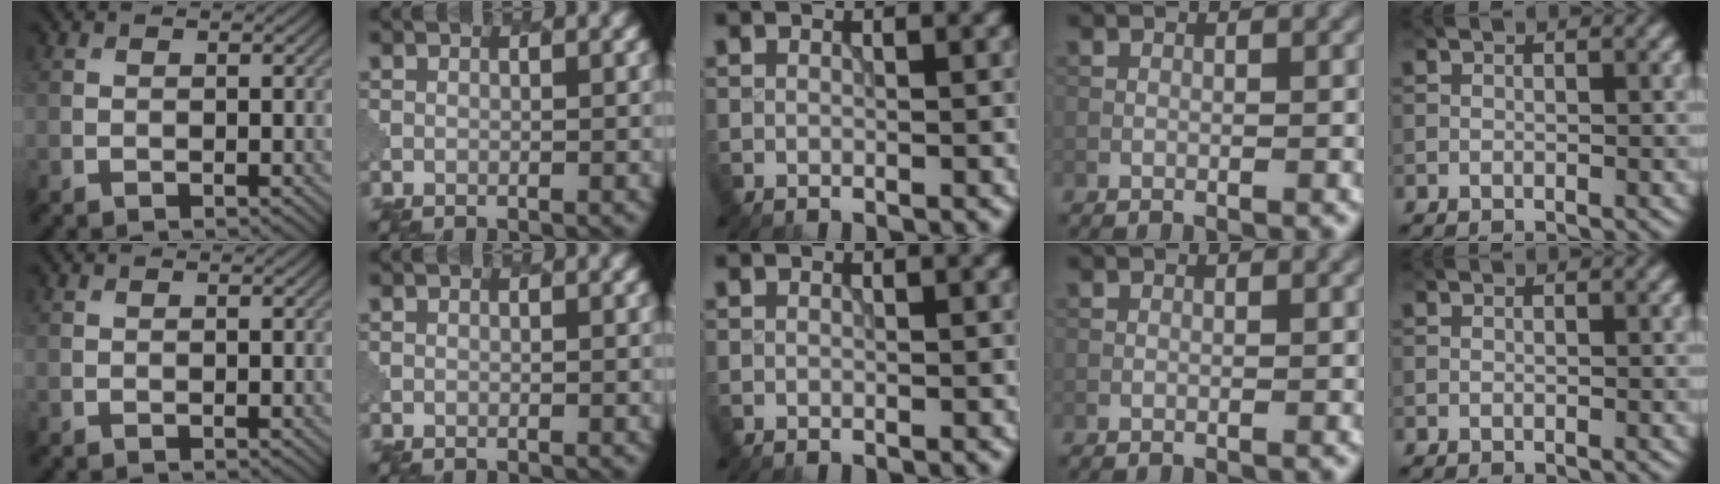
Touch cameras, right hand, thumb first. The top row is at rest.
{}